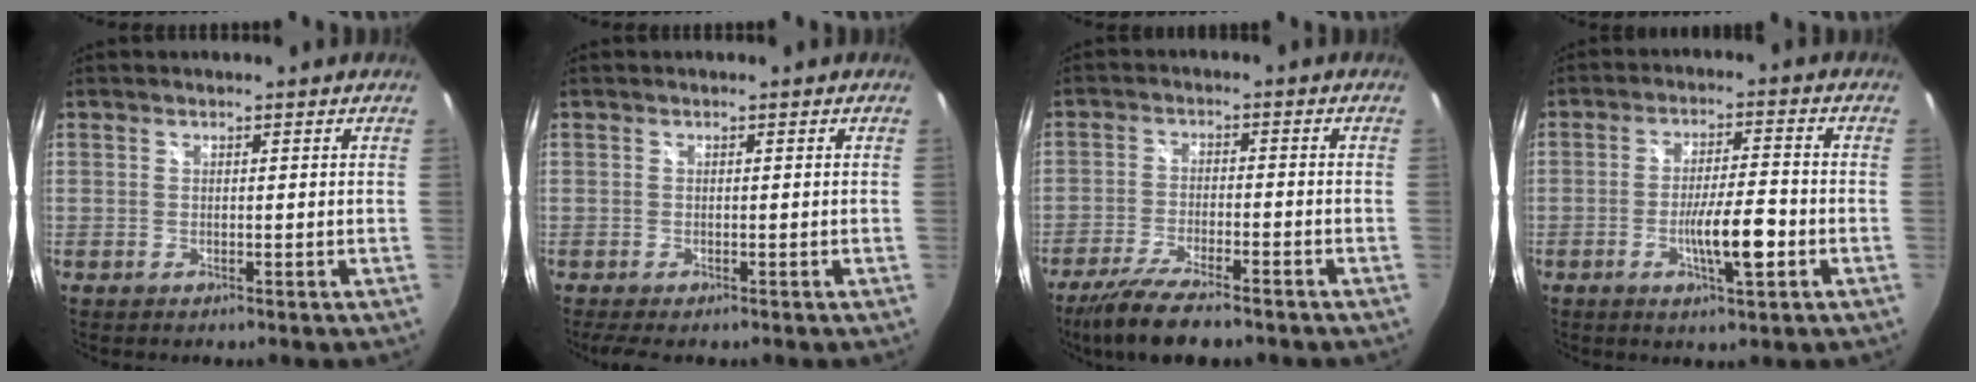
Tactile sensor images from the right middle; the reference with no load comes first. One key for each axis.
{"total": 2.6, "fx": -1.8, "fy": 0.6, "fz": 1.7, "tx": -0.032, "ty": -0.014, "tz": -0.027}
{"total": 11.8, "fx": -9.3, "fy": 2.4, "fz": 6.9, "tx": -0.155, "ty": -0.035, "tz": -0.161}
{"total": 7.9, "fx": -2.9, "fy": 1.1, "fz": 7.2, "tx": -0.133, "ty": -0.008, "tz": -0.046}